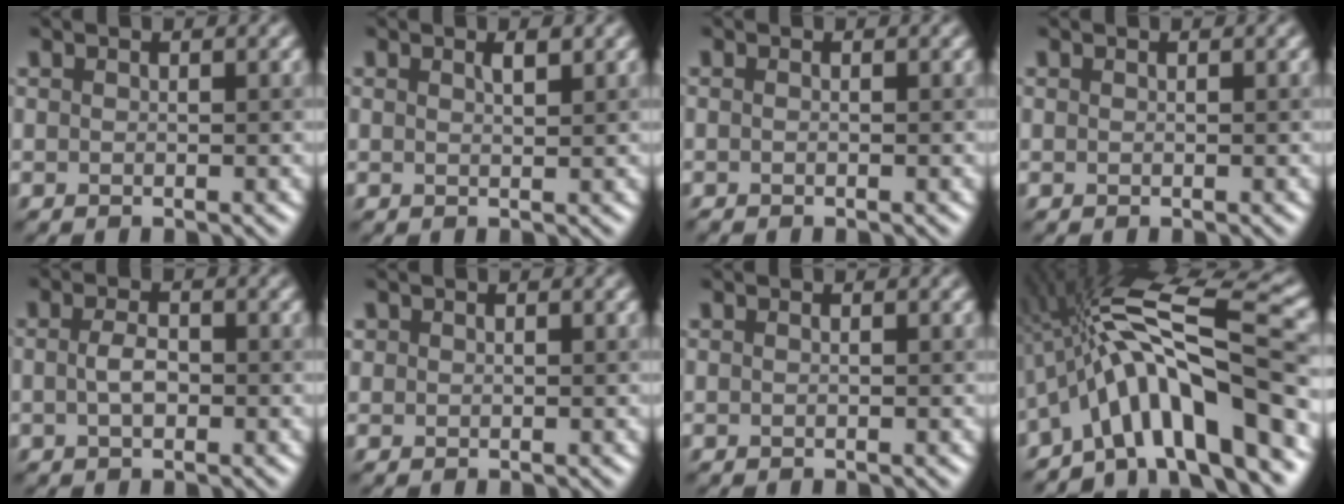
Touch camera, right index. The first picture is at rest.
{"total": 0.9, "force": [0.6, 0.1, 0.7], "torque": [-0.012, -0.001, 0.011]}
{"total": 0.5, "force": [-0.3, 0.1, 0.4], "torque": [-0.005, -0.009, -0.007]}
{"total": 0.0}
{"total": 1.9, "force": [-0.3, 0.8, 1.7], "torque": [-0.036, 0.003, -0.009]}
{"total": 0.0}
{"total": 0.0}
{"total": 13.9, "force": [-3.4, 3.2, 13.1], "torque": [-0.202, 0.027, -0.057]}